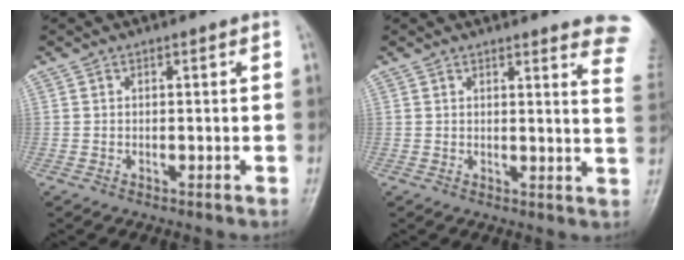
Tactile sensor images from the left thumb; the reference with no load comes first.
{"total": 11.3, "force": [9.9, 1.5, 5.3], "torque": [-0.027, -0.065, 0.086]}